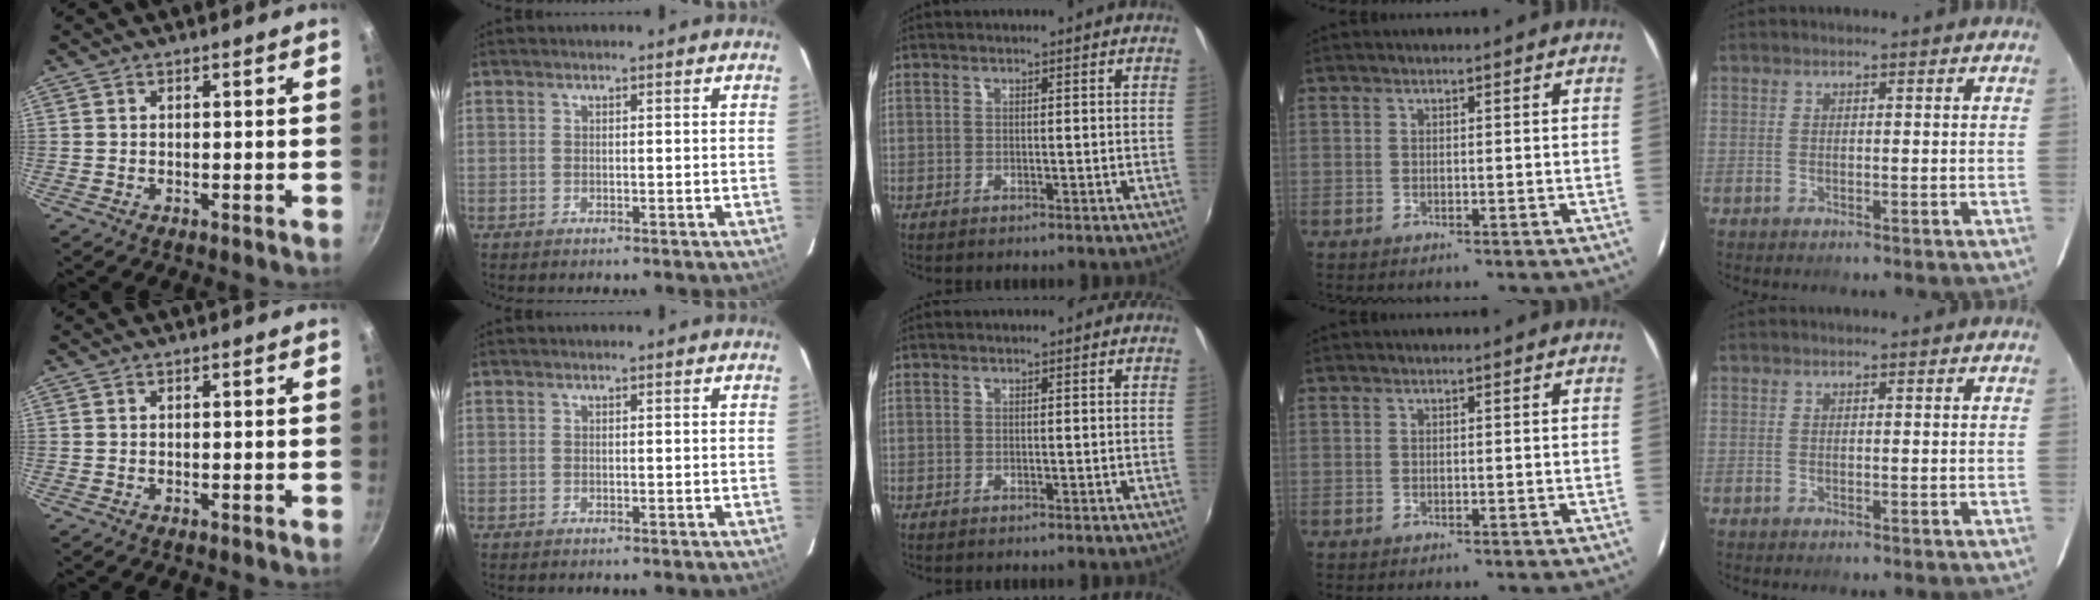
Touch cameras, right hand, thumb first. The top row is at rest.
{}